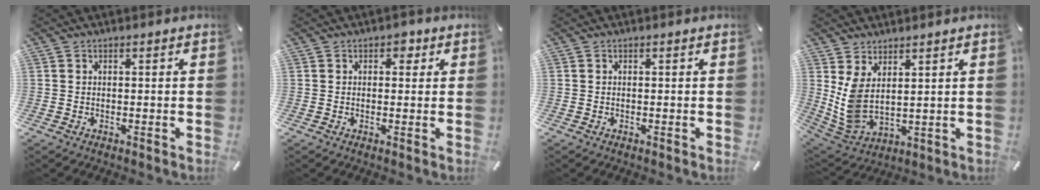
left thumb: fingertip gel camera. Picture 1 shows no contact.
{"total": 2.3, "force": [0.7, 1.7, 1.4], "torque": [-0.006, -0.001, 0.004]}
{"total": 0.0}
{"total": 7.0, "force": [3.0, 3.9, 4.9], "torque": [-0.131, -0.034, 0.057]}